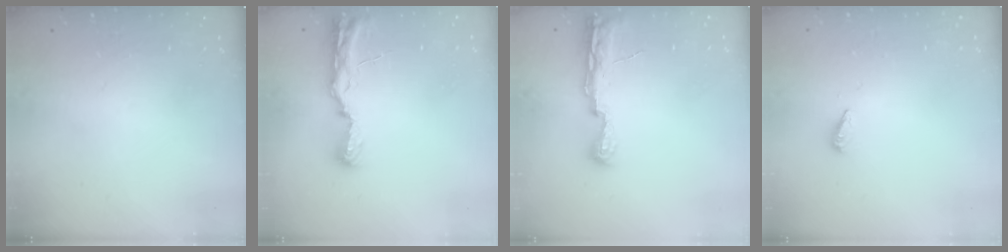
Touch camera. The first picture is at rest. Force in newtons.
{"total": 8.9, "press": 8.9, "slide": 1.3}
{"total": 10.6, "press": 9.1, "slide": 5.5}
{"total": 2.9, "press": 2.9, "slide": 0.3}